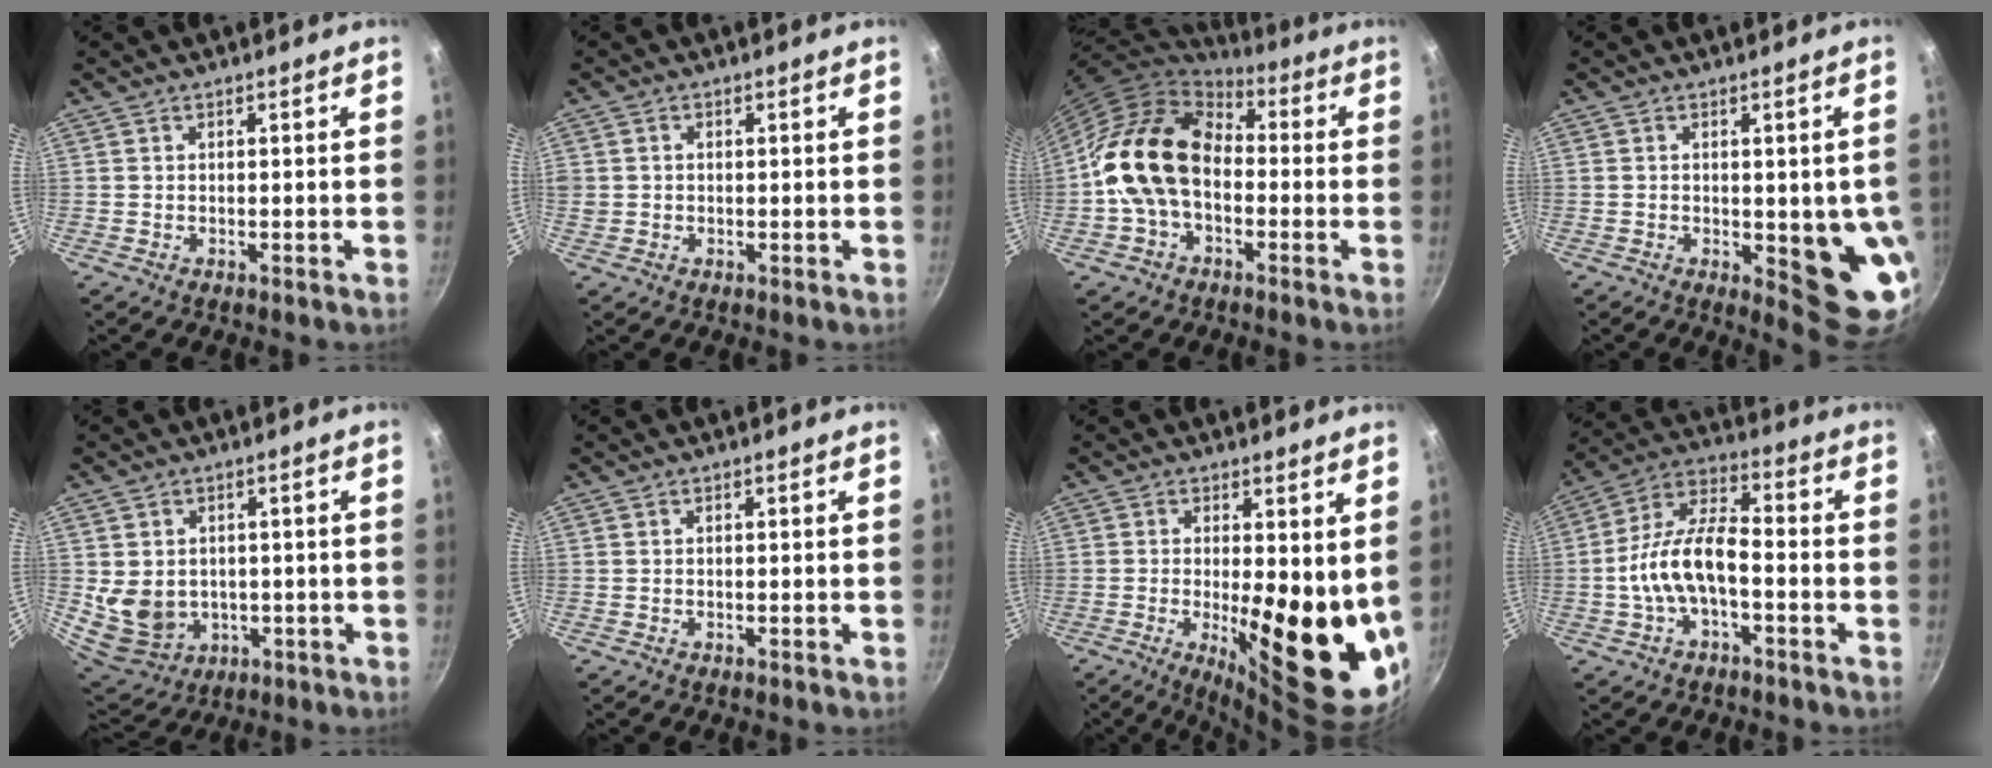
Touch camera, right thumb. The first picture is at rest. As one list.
[{"total": 1.7, "force": [0.2, 1.5, 0.7], "torque": [-0.007, 0.005, 0.005]}, {"total": 16.6, "force": [-1.5, 11.7, 11.6], "torque": [-0.180, 0.046, -0.043]}, {"total": 11.4, "force": [-1.5, 4.4, 10.4], "torque": [-0.091, -0.013, -0.014]}, {"total": 10.8, "force": [-0.5, 8.8, 6.2], "torque": [-0.102, -0.012, 0.019]}, {"total": 0.0}, {"total": 17.2, "force": [-0.2, 5.8, 16.2], "torque": [-0.195, -0.036, 0.009]}, {"total": 12.1, "force": [-3.0, 5.8, 10.2], "torque": [-0.181, 0.045, -0.067]}]